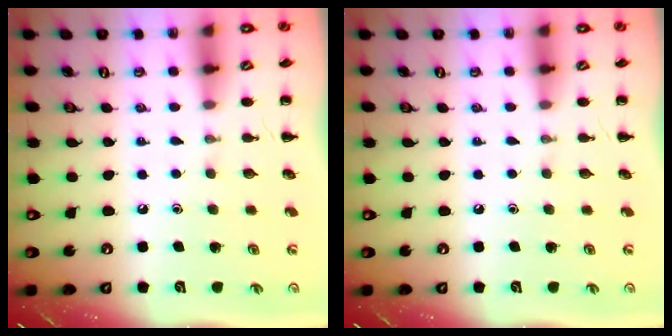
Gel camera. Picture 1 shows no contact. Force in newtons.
{"total": 0.0}